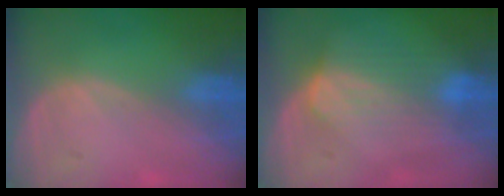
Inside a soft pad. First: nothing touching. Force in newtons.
{"total": 7.2, "press": 6.5, "slide": 3.1}